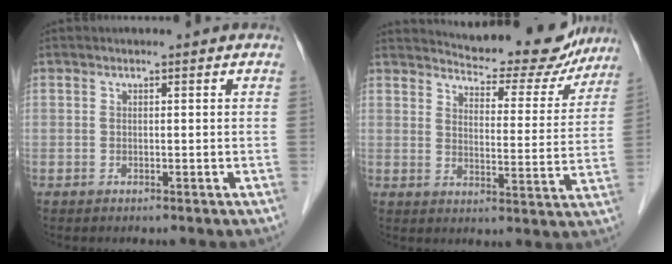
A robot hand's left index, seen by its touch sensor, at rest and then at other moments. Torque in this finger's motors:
{"motor_torque": [0.28, -0.28, 0.29, 0.02]}